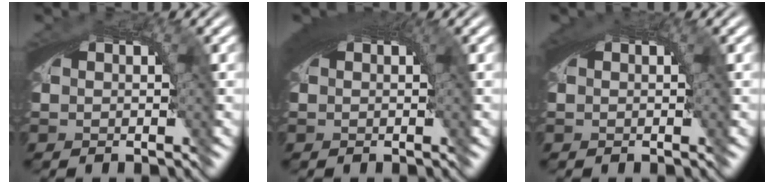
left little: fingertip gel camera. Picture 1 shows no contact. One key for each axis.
{"total": 3.4, "fx": 1.3, "fy": 0.9, "fz": 3.0, "tx": -0.035, "ty": 0.012, "tz": 0.016}
{"total": 1.2, "fx": 0.5, "fy": 0.0, "fz": 1.1, "tx": -0.016, "ty": 0.004, "tz": 0.009}